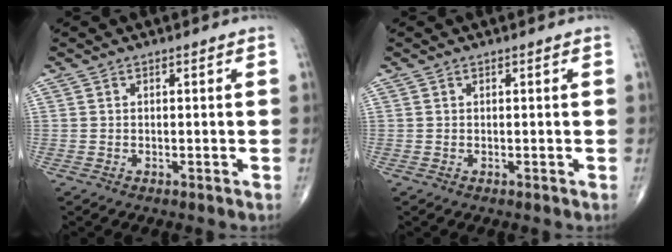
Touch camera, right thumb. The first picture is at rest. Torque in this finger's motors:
{"motor_torque": [0.16, 0.02, 0.20, 0.29, 0.03]}